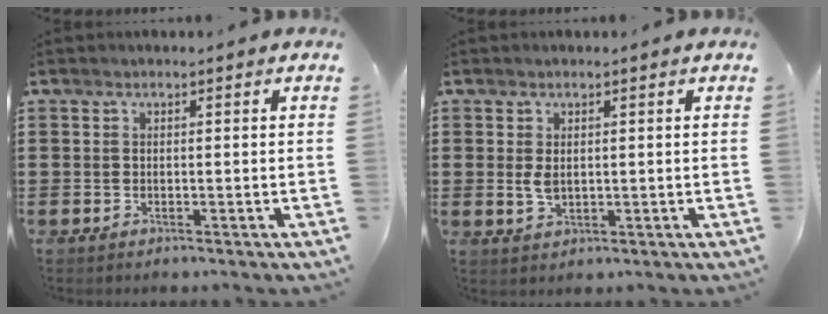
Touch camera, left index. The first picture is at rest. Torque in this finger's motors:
{"motor_torque": [0.45, 0.38, 0.26, 0.08]}